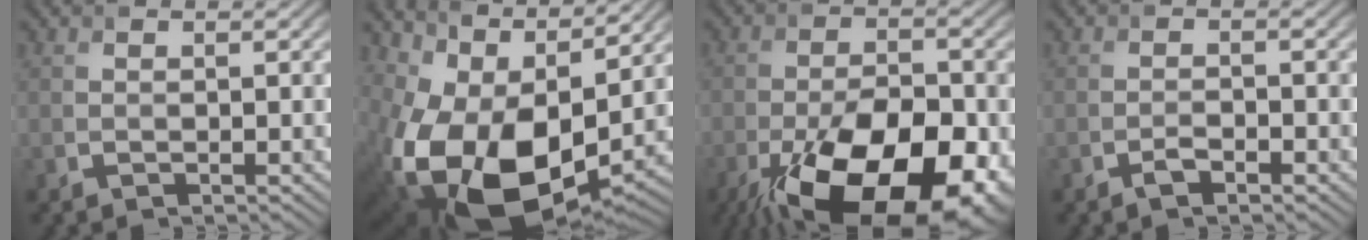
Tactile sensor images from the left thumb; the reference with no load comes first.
{"total": 18.0, "force": [0.5, 10.8, 14.4], "torque": [-0.278, -0.043, 0.037]}
{"total": 20.6, "force": [-10.9, 10.0, 14.3], "torque": [-0.224, -0.037, -0.154]}
{"total": 2.1, "force": [-1.2, 0.7, 1.5], "torque": [-0.030, -0.001, -0.025]}